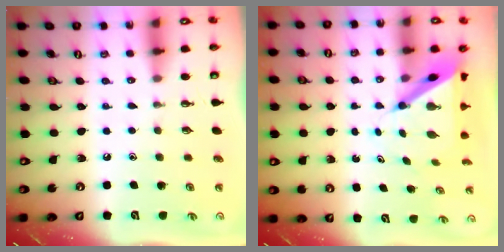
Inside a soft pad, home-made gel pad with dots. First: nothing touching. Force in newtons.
{"total": 6.8, "press": 6.7, "slide": 0.6}